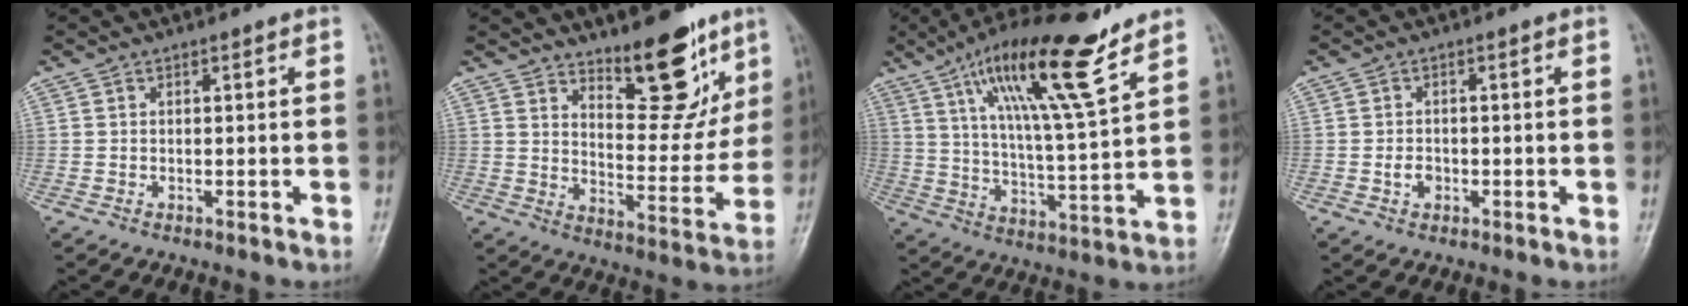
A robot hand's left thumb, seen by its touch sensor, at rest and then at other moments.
{"total": 14.9, "force": [9.8, 5.7, 9.6], "torque": [-0.086, -0.073, 0.156]}
{"total": 18.4, "force": [11.5, 3.1, 14.1], "torque": [-0.232, -0.051, 0.200]}
{"total": 2.5, "force": [-0.7, 2.0, 1.3], "torque": [-0.013, 0.006, -0.013]}